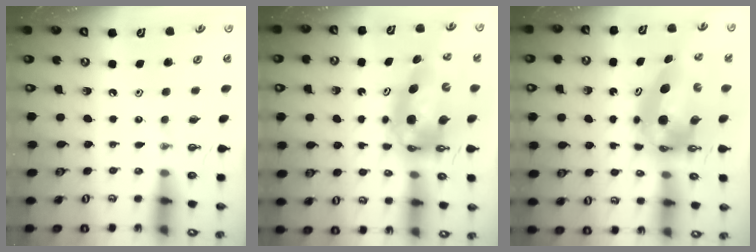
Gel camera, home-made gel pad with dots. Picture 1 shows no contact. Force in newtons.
{"total": 9.4, "press": 9.4, "slide": 1.1}
{"total": 8.5, "press": 8.5, "slide": 0.9}